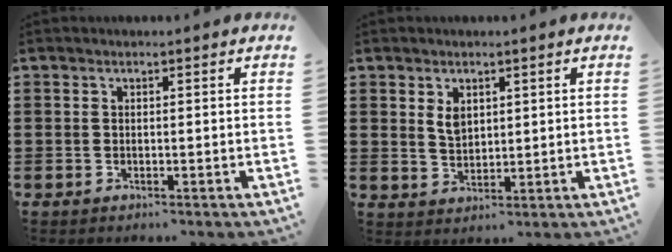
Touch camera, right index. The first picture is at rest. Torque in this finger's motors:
{"motor_torque": [0.19, 0.06, 0.08, 0.08]}